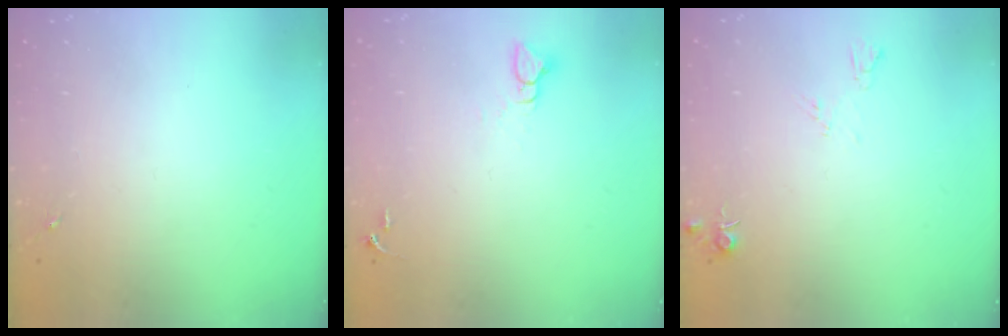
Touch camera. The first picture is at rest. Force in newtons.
{"total": 3.9, "press": 3.8, "slide": 0.3}
{"total": 5.2, "press": 5.2, "slide": 0.7}